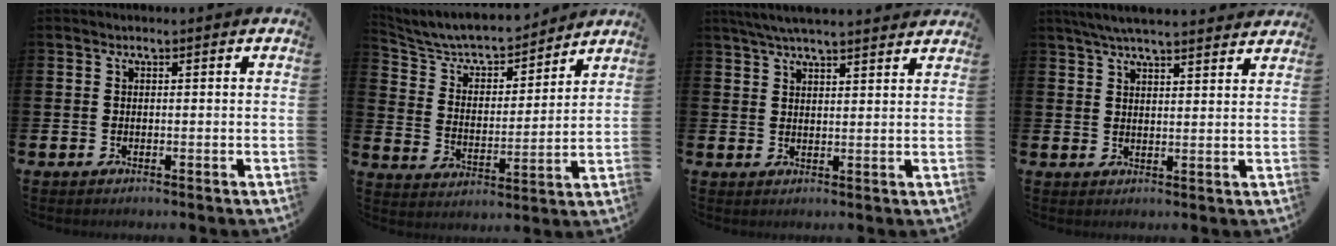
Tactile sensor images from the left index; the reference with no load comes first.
{"total": 6.8, "force": [6.3, 1.9, 1.8], "torque": [-0.067, -0.047, 0.104]}
{"total": 4.7, "force": [4.4, 0.2, 1.6], "torque": [-0.047, -0.009, 0.082]}
{"total": 5.1, "force": [4.9, 0.3, 1.6], "torque": [-0.040, -0.017, 0.088]}